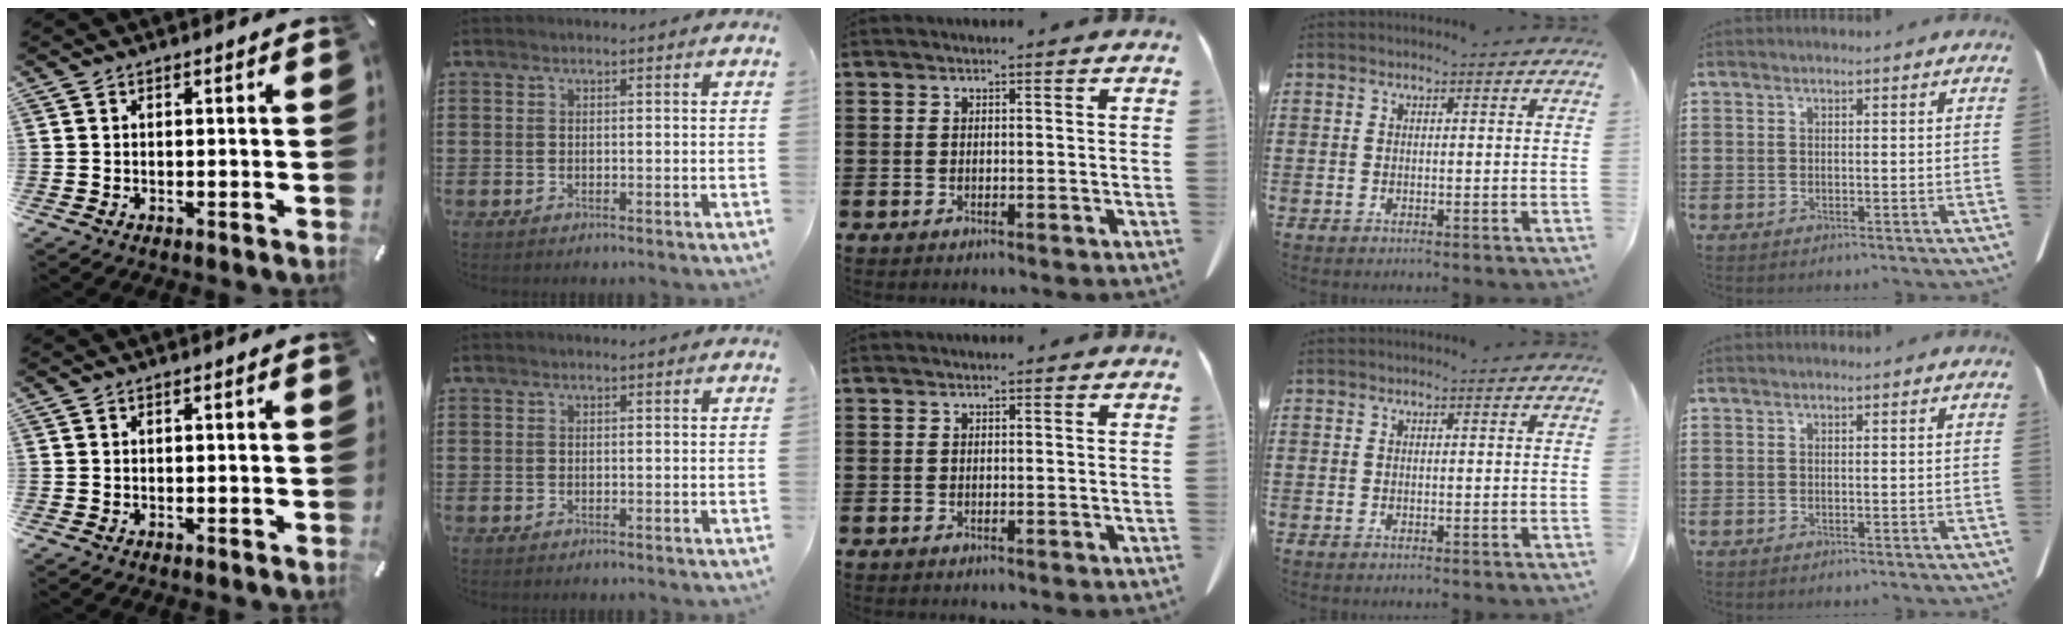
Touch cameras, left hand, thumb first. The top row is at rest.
{}